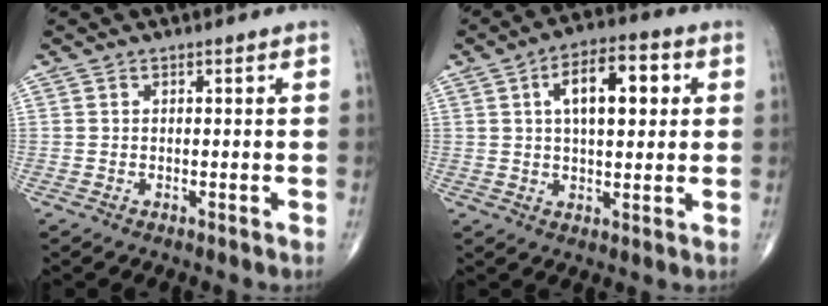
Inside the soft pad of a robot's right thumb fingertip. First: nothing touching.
{"total": 11.6, "force": [3.0, 5.4, 9.8], "torque": [-0.135, 0.011, 0.042]}